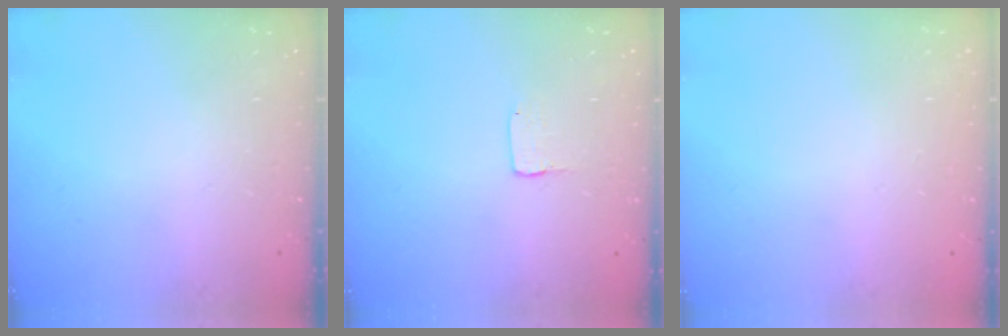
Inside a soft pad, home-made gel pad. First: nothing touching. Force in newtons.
{"total": 1.3, "press": 1.2, "slide": 0.1}
{"total": 0.0}